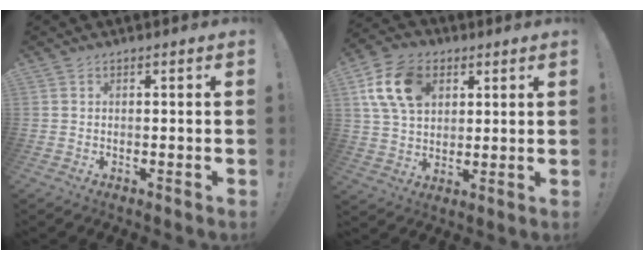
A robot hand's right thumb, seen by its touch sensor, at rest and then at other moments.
{"total": 15.2, "force": [5.9, 10.7, 9.0], "torque": [-0.156, -0.008, 0.119]}